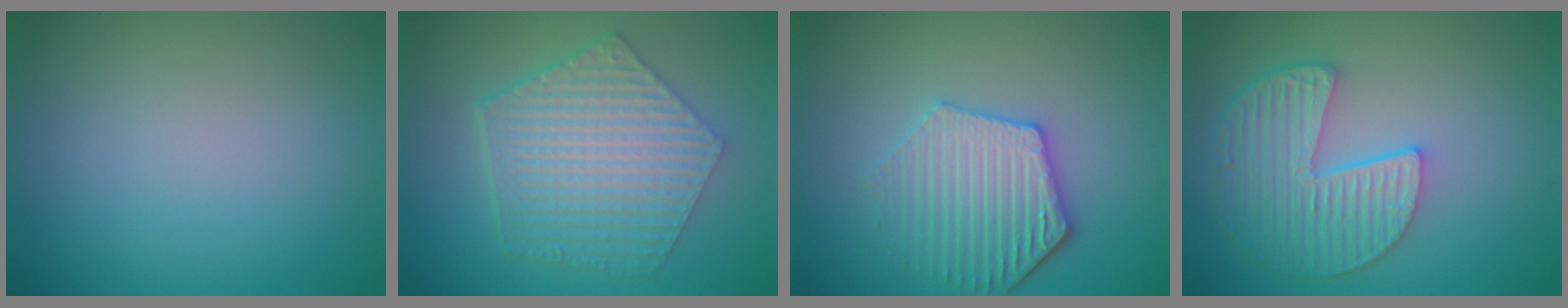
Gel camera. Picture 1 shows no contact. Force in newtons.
{"total": 6.9, "press": 5.0, "slide": 4.8}
{"total": 4.5, "press": 4.0, "slide": 2.0}
{"total": 6.2, "press": 4.7, "slide": 4.0}